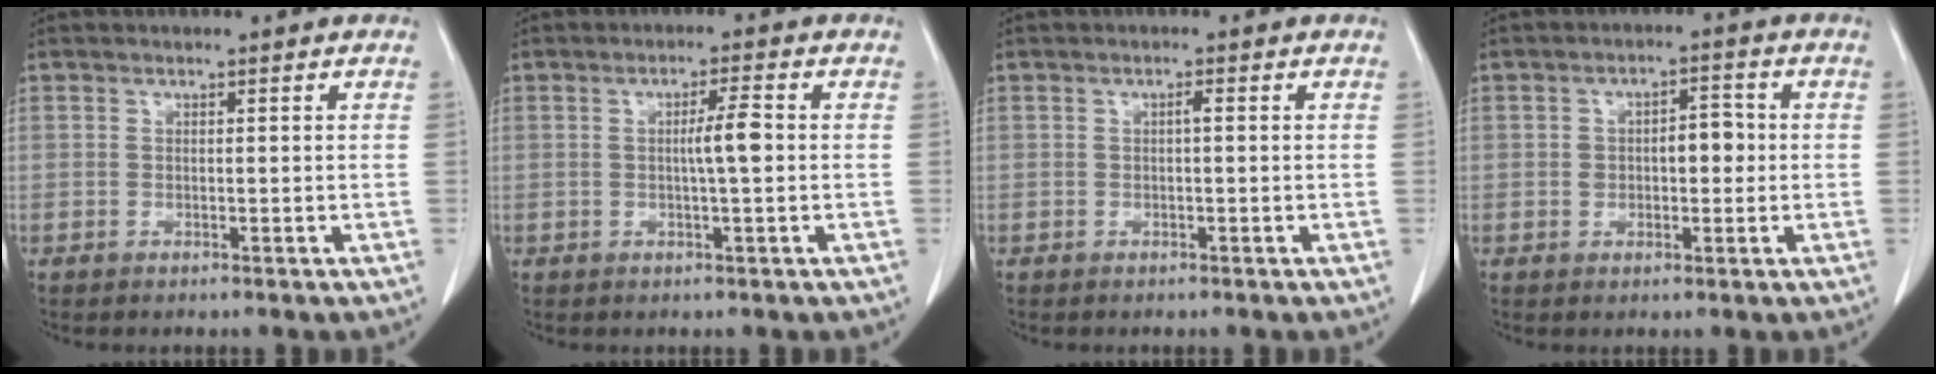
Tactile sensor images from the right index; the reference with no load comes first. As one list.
[{"total": 3.7, "force": [0.1, 0.1, 3.7], "torque": [-0.065, 0.000, 0.000]}, {"total": 0.7, "force": [0.1, 0.1, 0.7], "torque": [-0.010, 0.002, 0.001]}, {"total": 4.7, "force": [0.1, 2.4, 4.0], "torque": [-0.061, 0.015, 0.006]}]